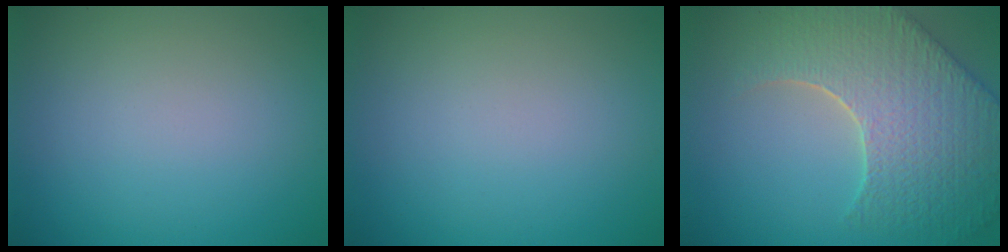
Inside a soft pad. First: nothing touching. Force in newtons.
{"total": 0.0}
{"total": 8.5, "press": 6.3, "slide": 5.8}